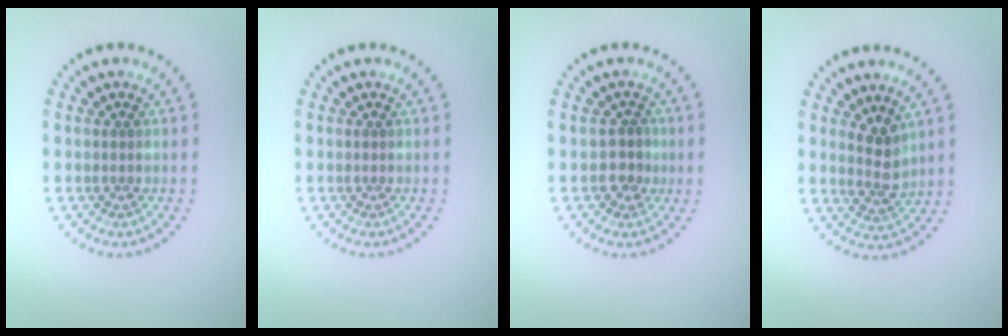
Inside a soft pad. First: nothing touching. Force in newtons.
{"total": 0.0}
{"total": 1.8, "press": 1.6, "slide": 0.8}
{"total": 2.3, "press": 2.1, "slide": 1.0}